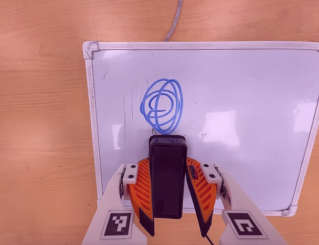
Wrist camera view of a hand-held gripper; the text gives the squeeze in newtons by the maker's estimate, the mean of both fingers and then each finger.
{"total": 6.6, "left": 4.8, "right": 8.3}